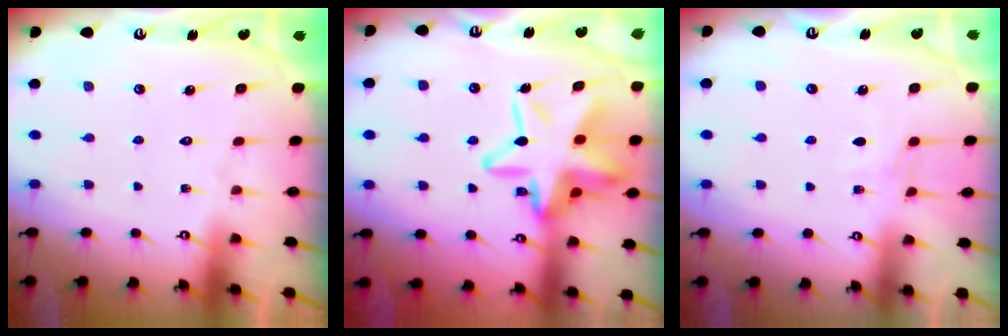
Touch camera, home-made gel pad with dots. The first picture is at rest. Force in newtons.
{"total": 19.6, "press": 19.5, "slide": 1.6}
{"total": 4.3, "press": 4.3, "slide": 0.6}